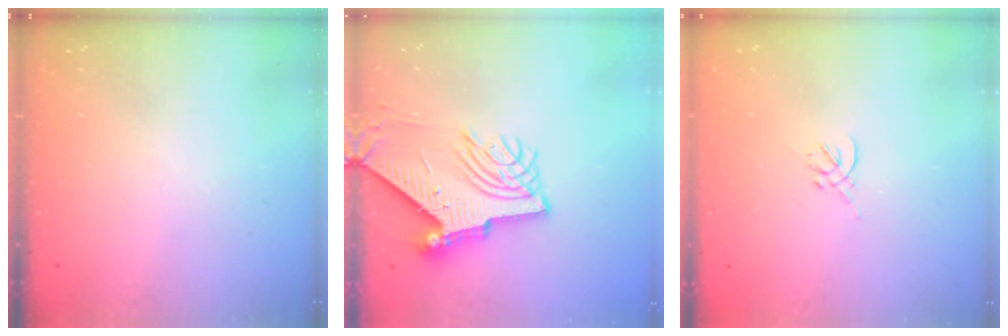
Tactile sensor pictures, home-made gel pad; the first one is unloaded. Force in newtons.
{"total": 9.7, "press": 9.7, "slide": 1.0}
{"total": 0.0}